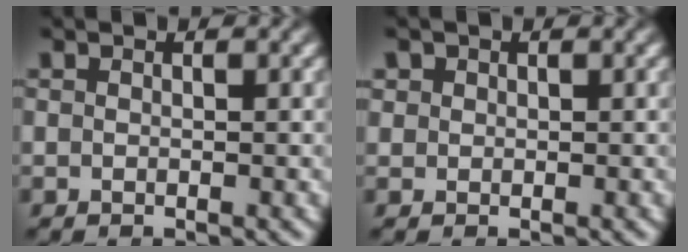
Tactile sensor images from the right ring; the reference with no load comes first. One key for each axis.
{"total": 1.4, "fx": 0.6, "fy": 1.2, "fz": 0.2, "tx": -0.005, "ty": -0.005, "tz": 0.018}